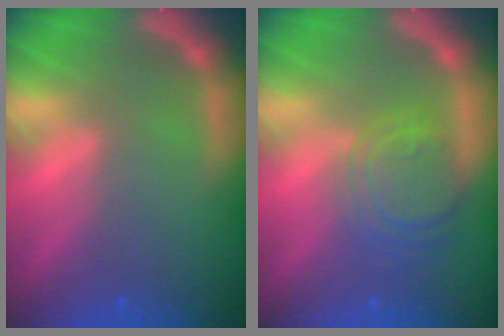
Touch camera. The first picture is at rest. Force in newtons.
{"total": 5.6}